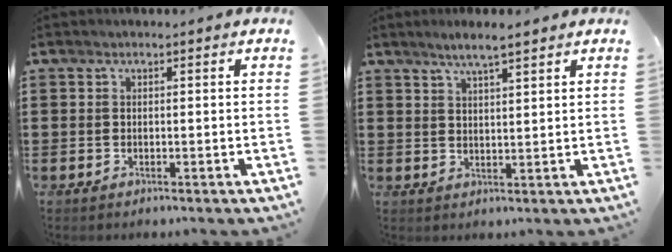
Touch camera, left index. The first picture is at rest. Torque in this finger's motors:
{"motor_torque": [2.14, 0.00, 0.43, 0.12]}